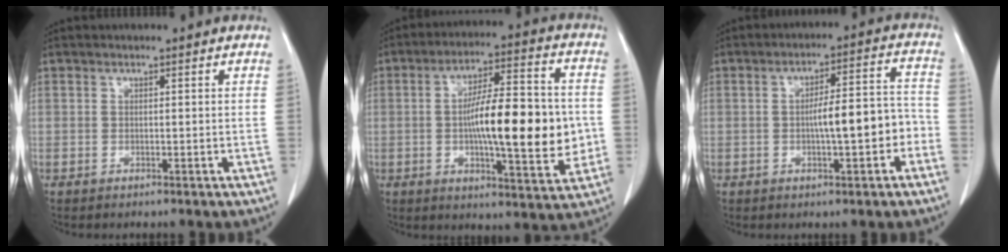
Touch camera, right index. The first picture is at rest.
{"total": 17.3, "force": [-1.2, 3.8, 16.8], "torque": [-0.267, 0.011, -0.017]}
{"total": 8.2, "force": [-2.0, 1.9, 7.7], "torque": [-0.122, 0.028, -0.026]}